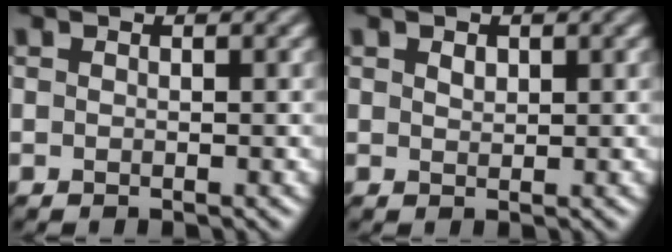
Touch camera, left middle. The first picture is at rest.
{"total": 0.9, "force": [0.5, 0.5, 0.4], "torque": [-0.008, -0.001, 0.011]}